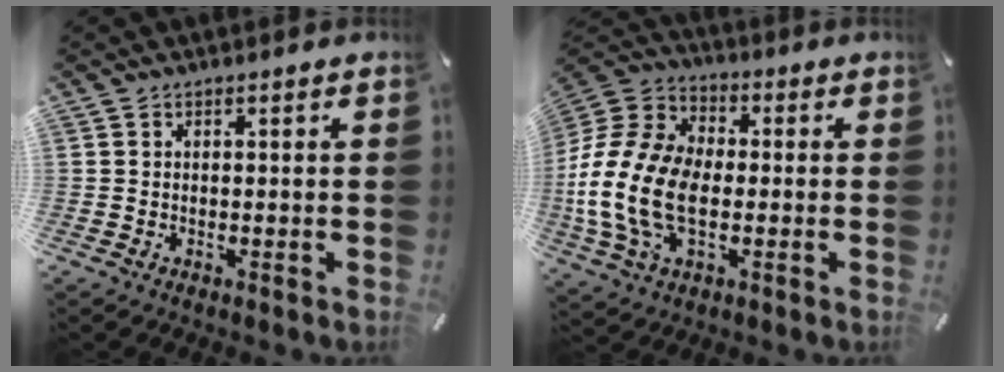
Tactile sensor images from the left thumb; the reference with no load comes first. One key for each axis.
{"total": 18.6, "fx": -4.0, "fy": 12.6, "fz": 13.1, "tx": -0.292, "ty": 0.019, "tz": -0.072}